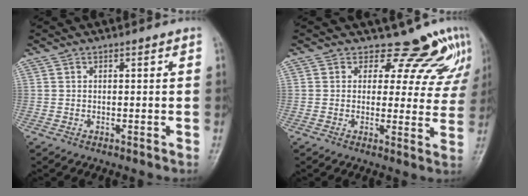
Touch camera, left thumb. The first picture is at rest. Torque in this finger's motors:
{"motor_torque": [-0.04, 0.32, -0.09, -0.14, -0.03]}